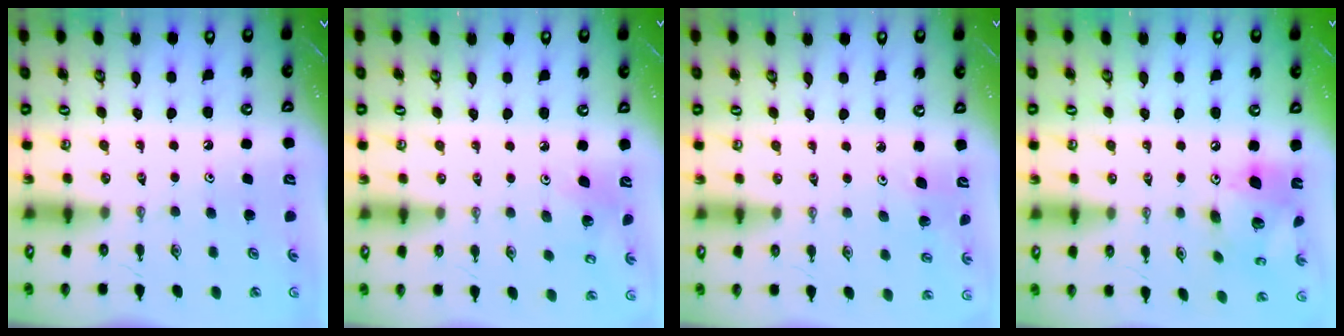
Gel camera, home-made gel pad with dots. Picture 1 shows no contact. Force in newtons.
{"total": 5.2, "press": 4.7, "slide": 2.2}
{"total": 2.6, "press": 2.5, "slide": 0.9}
{"total": 15.3, "press": 15.2, "slide": 1.6}